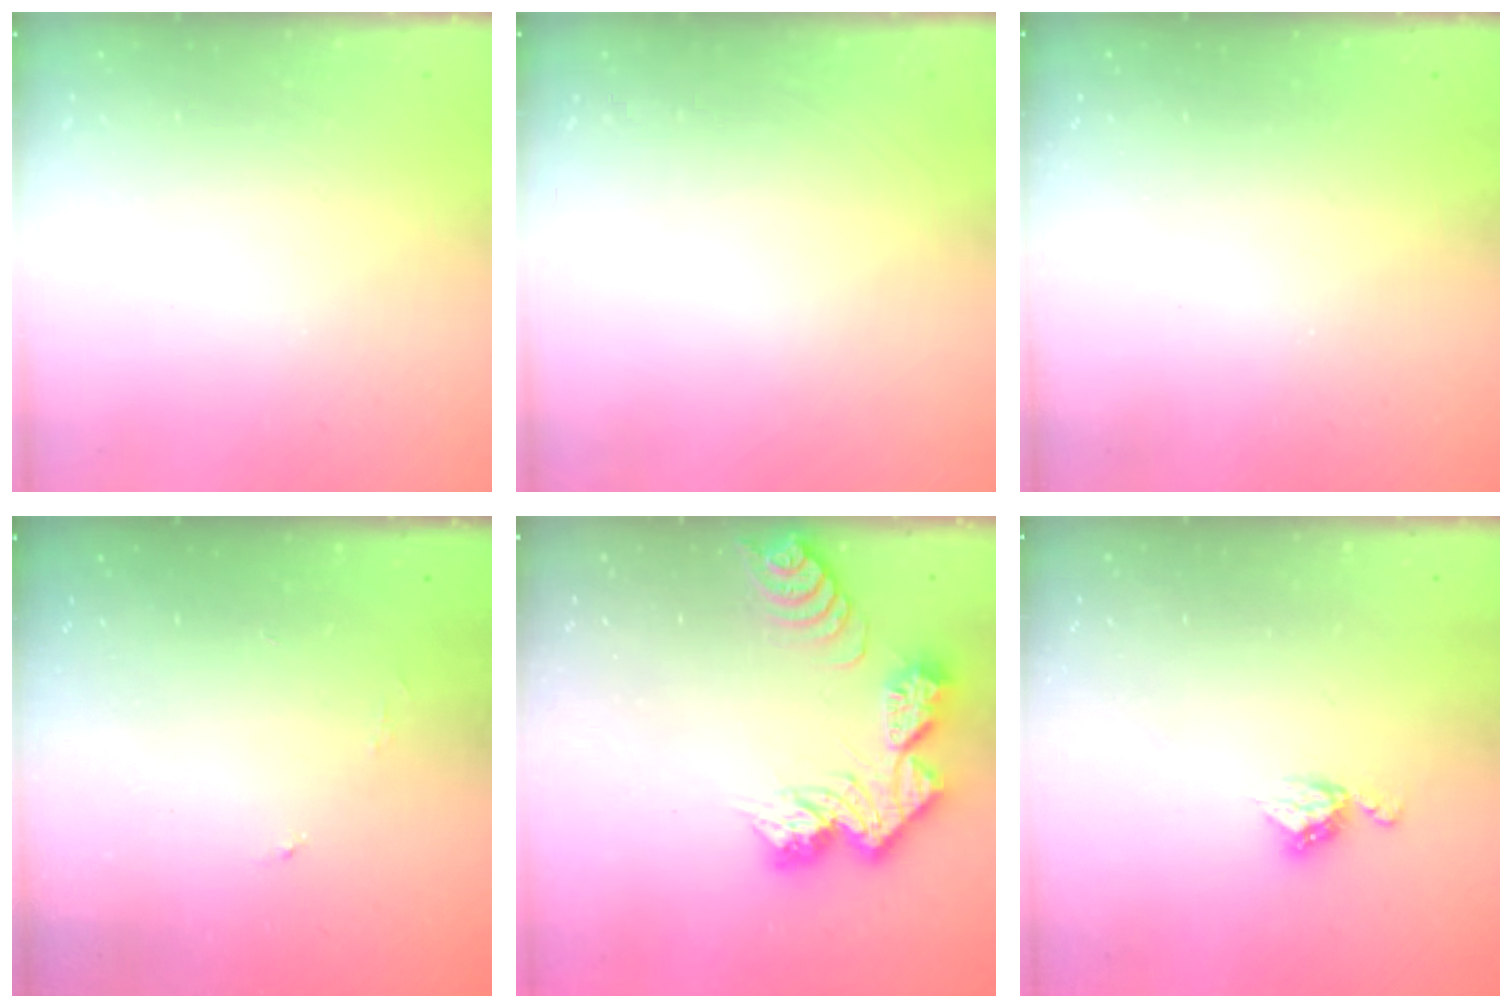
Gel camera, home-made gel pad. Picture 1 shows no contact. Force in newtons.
{"total": 0.0}
{"total": 0.0}
{"total": 3.1, "press": 3.1, "slide": 0.5}
{"total": 13.0, "press": 13.0, "slide": 1.1}
{"total": 6.1, "press": 6.1, "slide": 0.4}